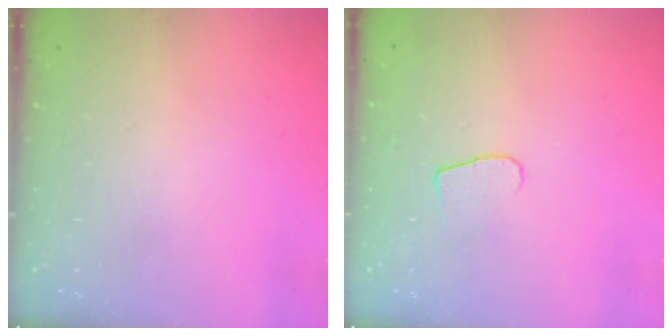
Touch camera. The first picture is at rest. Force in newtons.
{"total": 5.9, "press": 5.9, "slide": 0.6}